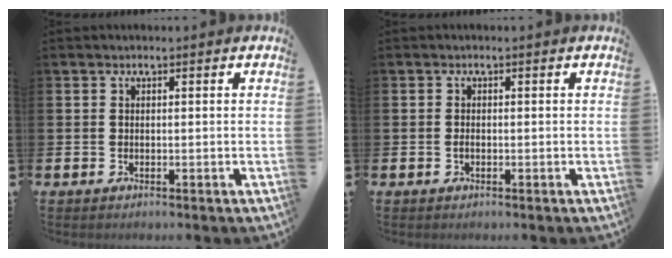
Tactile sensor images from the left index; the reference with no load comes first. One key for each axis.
{"total": 0.6, "fx": -0.2, "fy": 0.4, "fz": 0.5, "tx": -0.011, "ty": 0.001, "tz": -0.005}